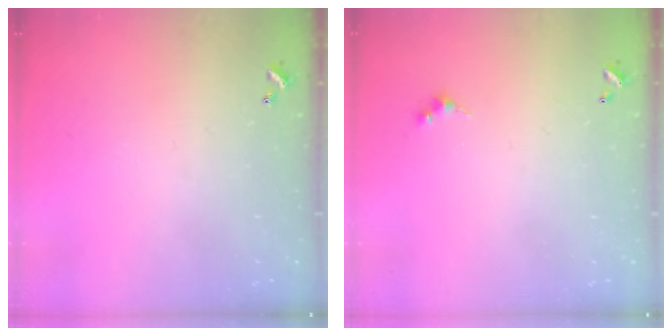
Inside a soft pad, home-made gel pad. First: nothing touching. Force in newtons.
{"total": 2.4, "press": 2.3, "slide": 0.5}